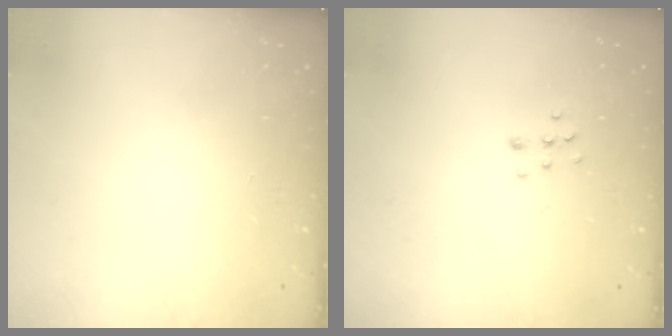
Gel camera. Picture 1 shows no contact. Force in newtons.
{"total": 5.8, "press": 5.8, "slide": 0.3}